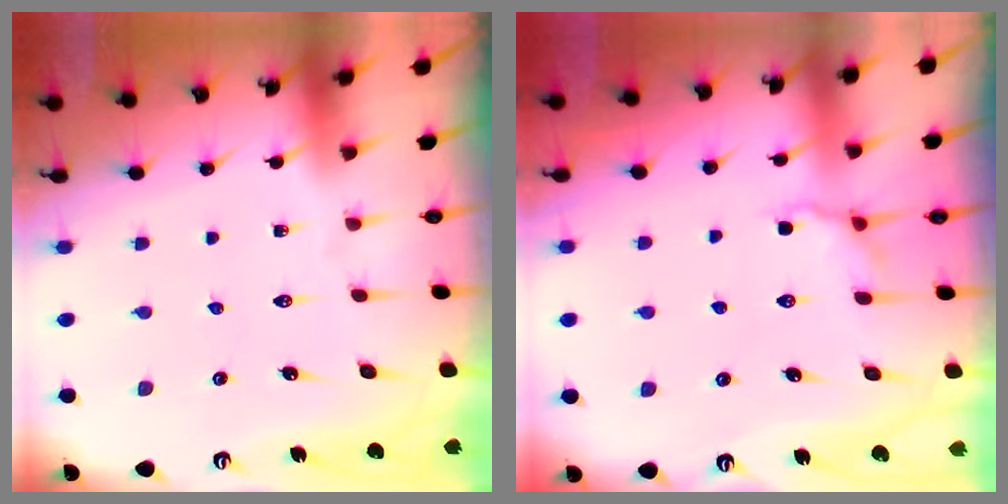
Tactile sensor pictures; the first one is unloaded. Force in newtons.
{"total": 4.9, "press": 4.6, "slide": 1.4}